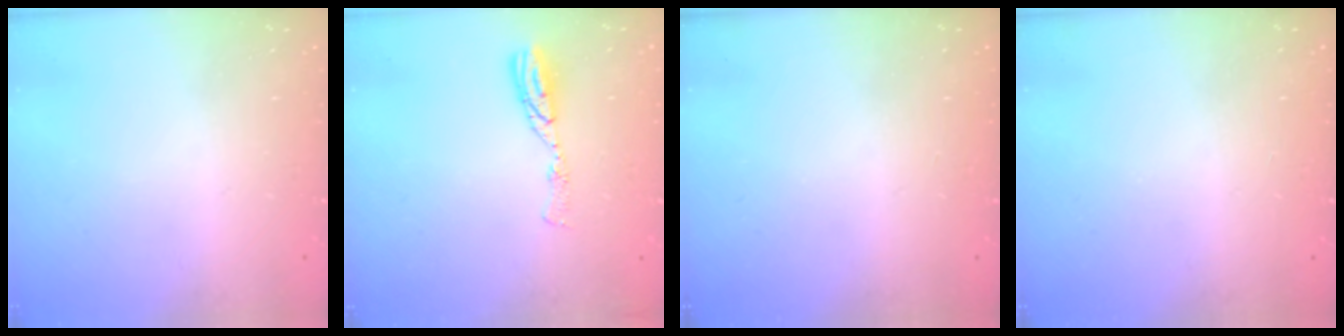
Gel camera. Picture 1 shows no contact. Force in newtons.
{"total": 7.8, "press": 7.8, "slide": 0.8}
{"total": 0.0}
{"total": 0.0}